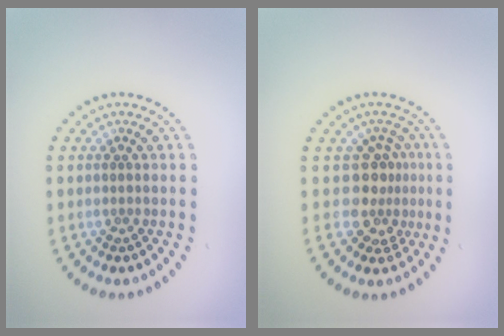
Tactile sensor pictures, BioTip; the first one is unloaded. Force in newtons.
{"total": 3.2, "press": 2.4, "slide": 2.1}